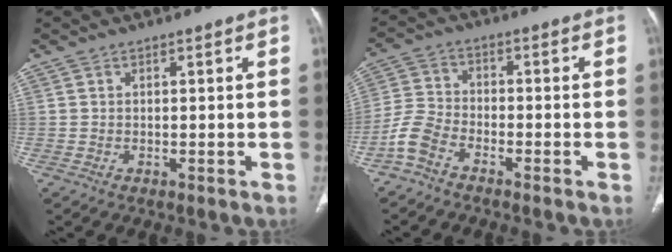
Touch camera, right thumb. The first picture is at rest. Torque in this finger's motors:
{"motor_torque": [-0.06, 0.10, 0.33, -0.31, 0.02]}